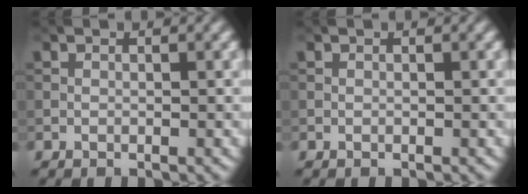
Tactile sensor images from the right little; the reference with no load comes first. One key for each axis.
{"total": 0.0}